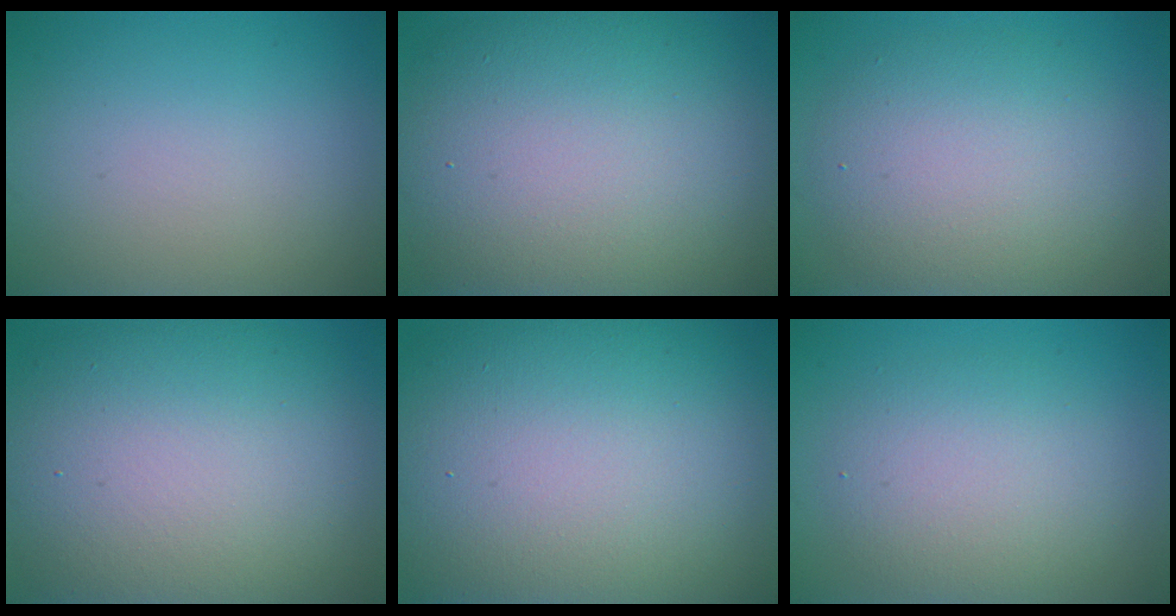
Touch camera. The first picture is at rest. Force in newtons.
{"total": 14.1, "press": 14.1, "slide": 1.0}
{"total": 6.5, "press": 6.5, "slide": 0.1}
{"total": 13.8, "press": 13.8, "slide": 1.0}
{"total": 19.4, "press": 19.4, "slide": 0.6}
{"total": 4.3, "press": 4.3, "slide": 0.1}